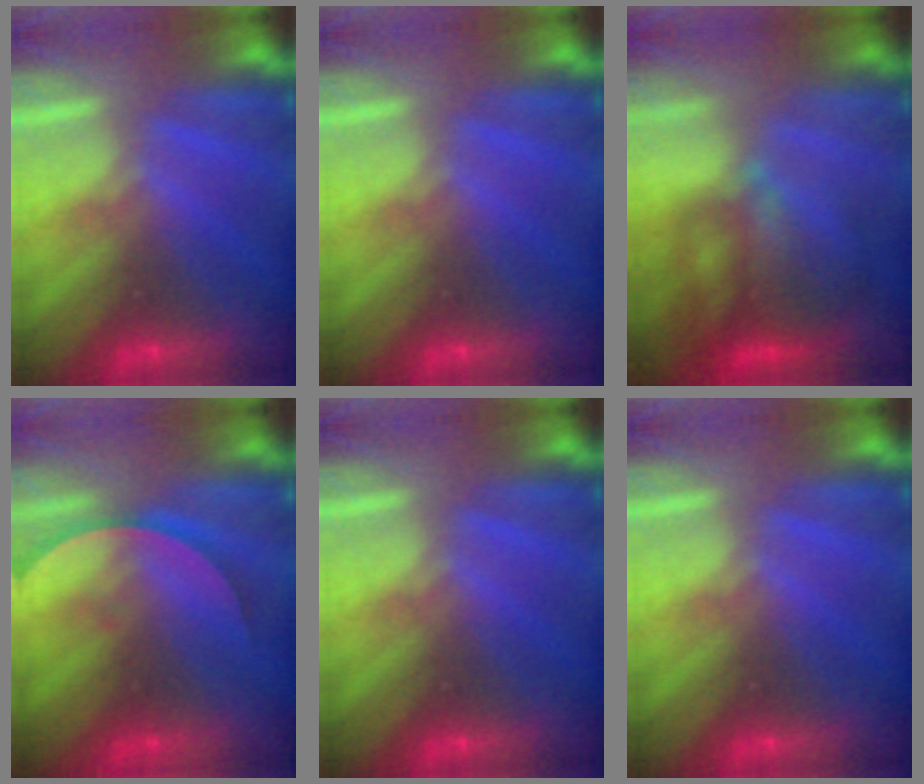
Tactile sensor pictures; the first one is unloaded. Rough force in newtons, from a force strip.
{"total": 0.0}
{"total": 4.4}
{"total": 2.7}
{"total": 0.0}
{"total": 0.0}